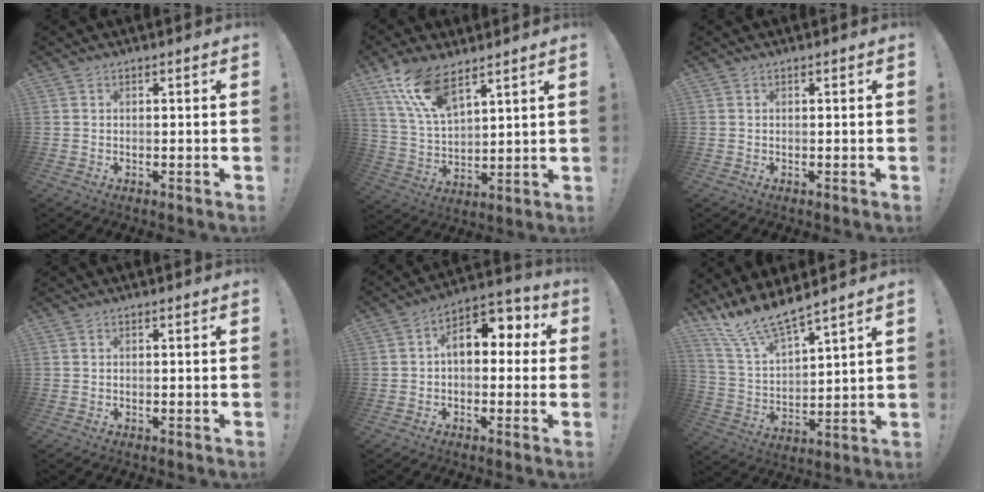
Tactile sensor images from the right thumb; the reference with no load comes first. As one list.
[{"total": 13.2, "force": [9.4, 5.0, 7.9], "torque": [-0.162, -0.043, 0.177]}, {"total": 0.0}, {"total": 0.0}, {"total": 10.3, "force": [2.3, 6.7, 7.4], "torque": [-0.103, 0.003, 0.046]}, {"total": 11.9, "force": [11.0, 1.2, 4.4], "torque": [-0.108, -0.088, 0.198]}]